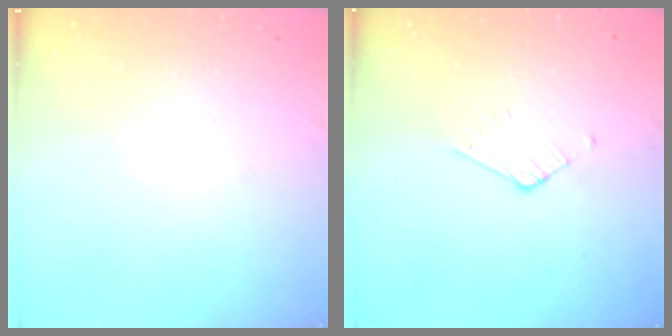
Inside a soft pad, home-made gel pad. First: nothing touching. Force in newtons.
{"total": 4.1, "press": 4.1, "slide": 0.4}